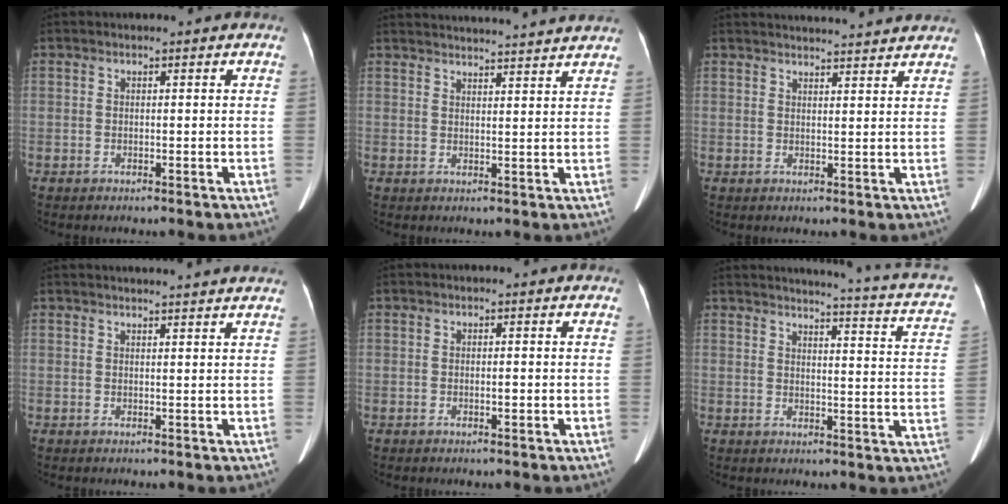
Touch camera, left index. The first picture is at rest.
{"total": 16.0, "force": [15.3, -0.3, 4.6], "torque": [-0.078, 0.000, 0.196]}
{"total": 12.3, "force": [11.8, 0.3, 3.4], "torque": [-0.047, 0.013, 0.138]}
{"total": 8.5, "force": [8.0, -0.6, 2.7], "torque": [-0.033, 0.016, 0.081]}
{"total": 0.8, "force": [-0.2, 0.2, 0.8], "torque": [-0.015, -0.001, -0.002]}
{"total": 16.6, "force": [14.1, 1.1, 8.7], "torque": [-0.118, -0.052, 0.138]}